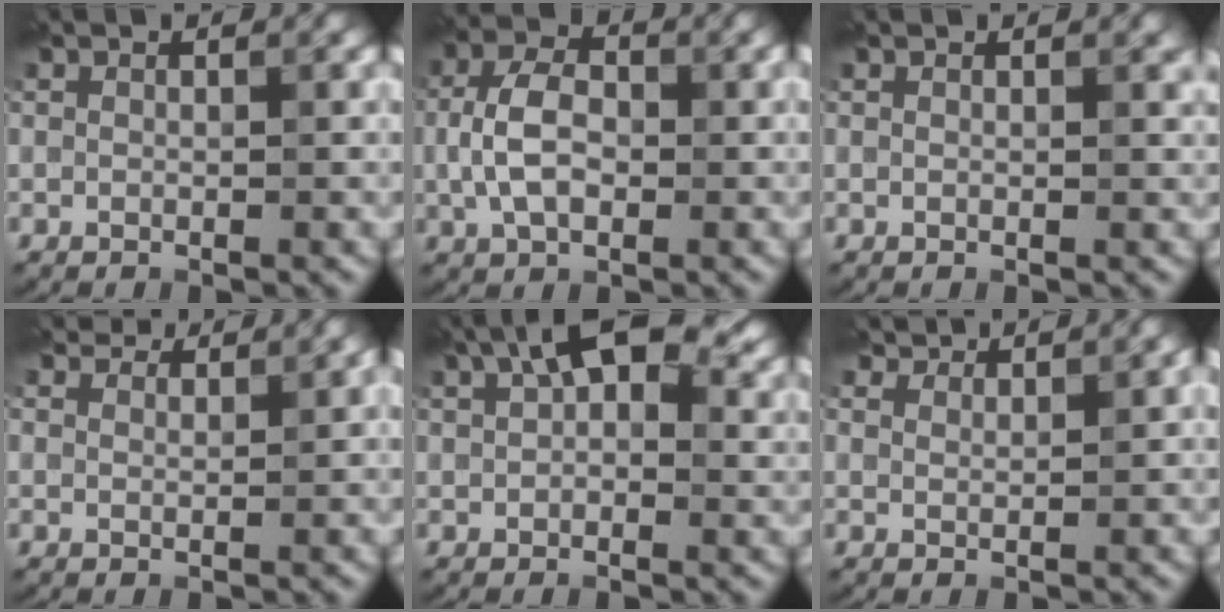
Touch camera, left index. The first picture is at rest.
{"total": 4.9, "force": [-0.3, 3.1, 3.8], "torque": [-0.076, 0.006, -0.010]}
{"total": 0.9, "force": [0.8, 0.1, 0.3], "torque": [-0.001, -0.001, 0.011]}
{"total": 3.3, "force": [3.0, 1.0, 1.0], "torque": [-0.018, 0.000, 0.045]}
{"total": 7.8, "force": [3.5, 4.1, 5.7], "torque": [-0.081, 0.019, 0.042]}
{"total": 3.1, "force": [2.9, 0.9, 0.8], "torque": [-0.013, -0.003, 0.055]}